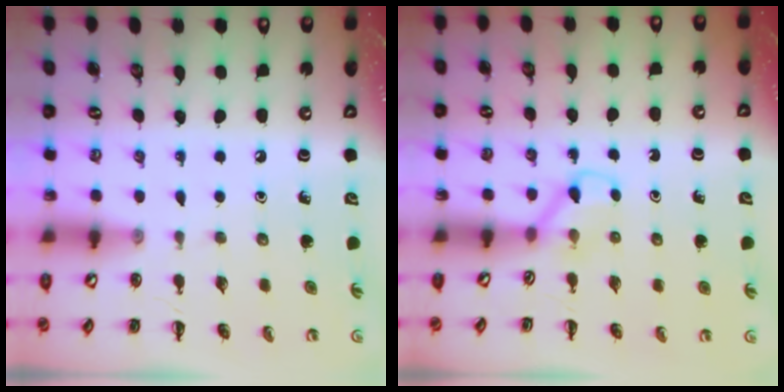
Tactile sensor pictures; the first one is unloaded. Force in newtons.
{"total": 3.0, "press": 2.8, "slide": 0.9}